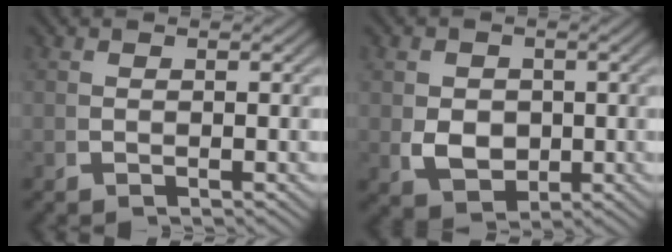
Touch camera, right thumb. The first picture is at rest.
{"total": 5.0, "force": [-0.2, 3.8, 3.2], "torque": [-0.066, -0.025, 0.017]}